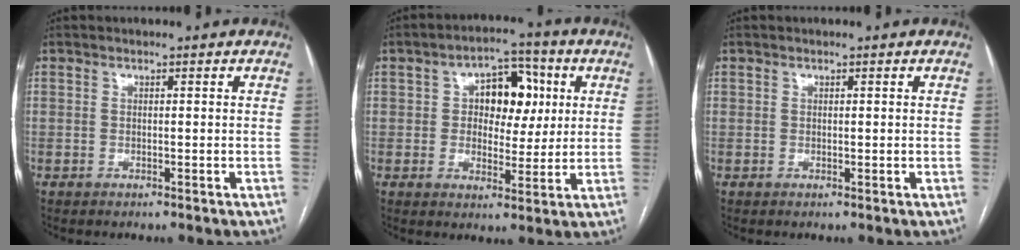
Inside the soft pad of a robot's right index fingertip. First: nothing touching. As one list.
[{"total": 8.9, "force": [2.0, 5.5, 6.7], "torque": [-0.089, 0.026, 0.033]}, {"total": 0.5, "force": [0.2, 0.3, 0.3], "torque": [-0.004, -0.002, 0.003]}]